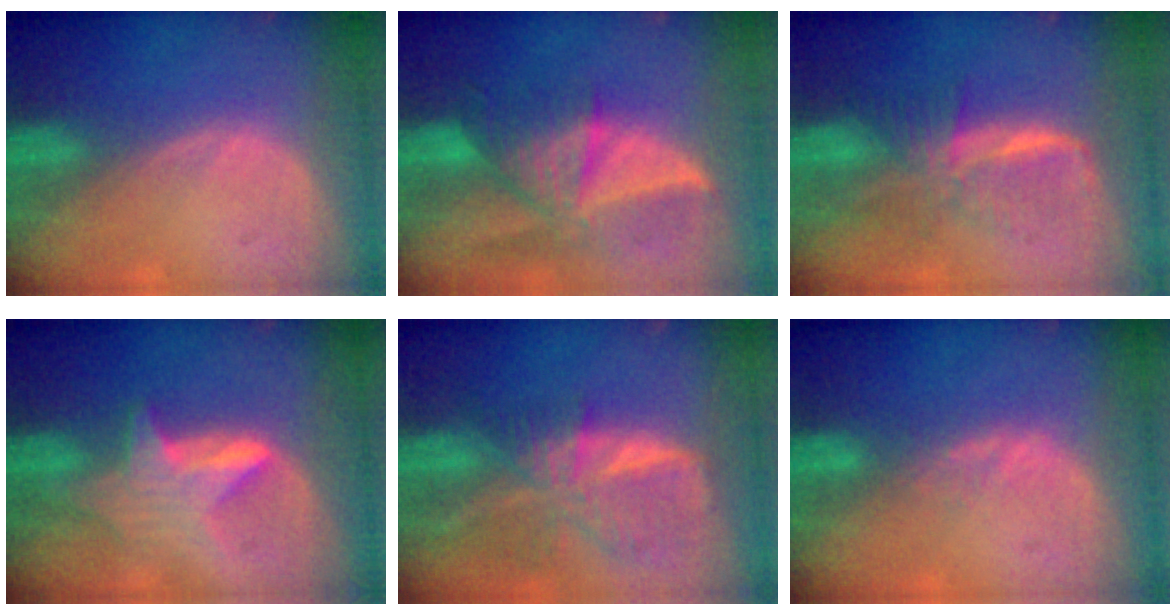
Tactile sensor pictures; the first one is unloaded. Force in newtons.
{"total": 8.7, "press": 8.0, "slide": 3.5}
{"total": 6.5, "press": 6.3, "slide": 1.6}
{"total": 6.3, "press": 6.2, "slide": 0.7}
{"total": 9.4, "press": 8.3, "slide": 4.6}
{"total": 1.4, "press": 1.4, "slide": 0.3}